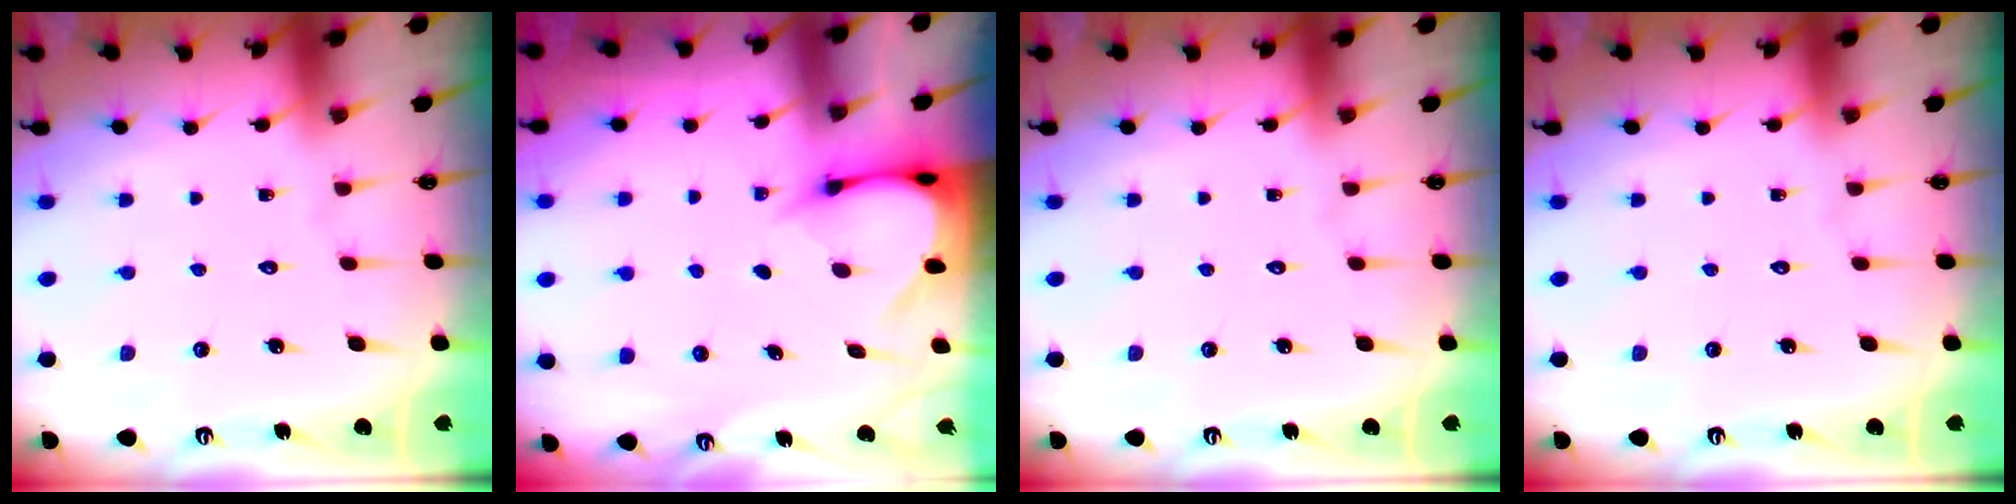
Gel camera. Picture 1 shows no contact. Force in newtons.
{"total": 3.5, "press": 3.5, "slide": 0.2}
{"total": 0.0}
{"total": 0.0}